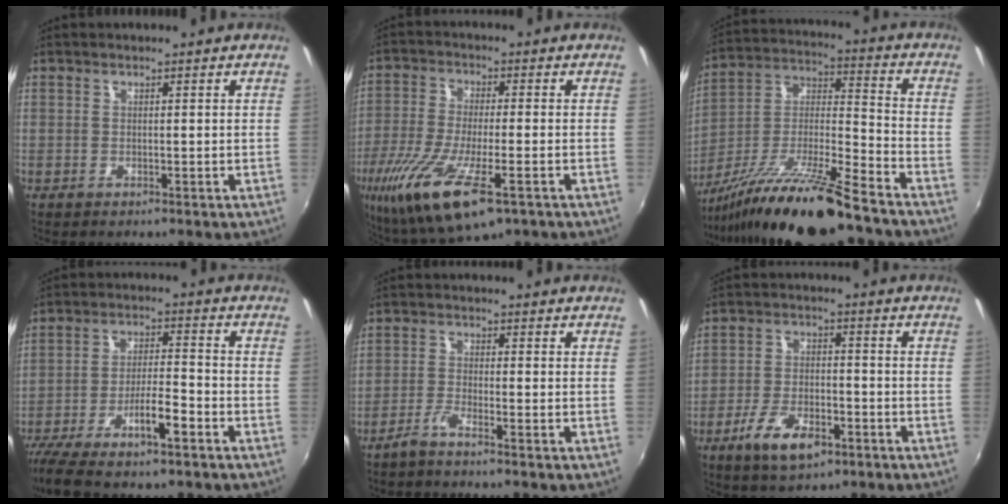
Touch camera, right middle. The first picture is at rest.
{"total": 17.2, "force": [-8.2, 5.3, 14.2], "torque": [-0.301, -0.059, -0.146]}
{"total": 17.8, "force": [-13.9, 0.9, 11.0], "torque": [-0.201, -0.010, -0.254]}
{"total": 10.4, "force": [-7.6, 0.9, 7.1], "torque": [-0.148, -0.008, -0.134]}
{"total": 2.5, "force": [-2.1, -0.3, 1.3], "torque": [-0.045, 0.000, -0.046]}
{"total": 9.4, "force": [-5.4, 4.1, 6.6], "torque": [-0.145, -0.012, -0.093]}